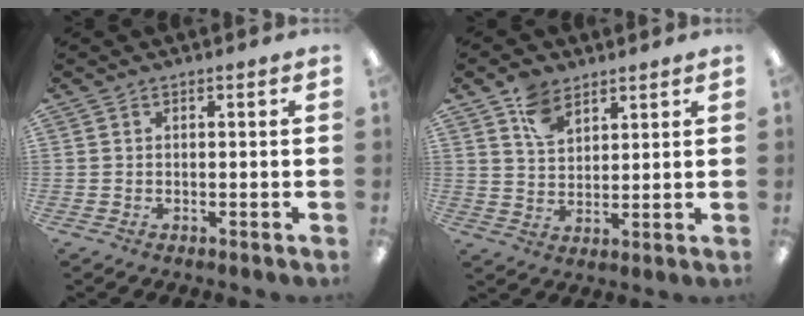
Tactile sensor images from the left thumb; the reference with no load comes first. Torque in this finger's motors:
{"motor_torque": [0.82, 0.50, 0.96, -0.54, 0.02]}